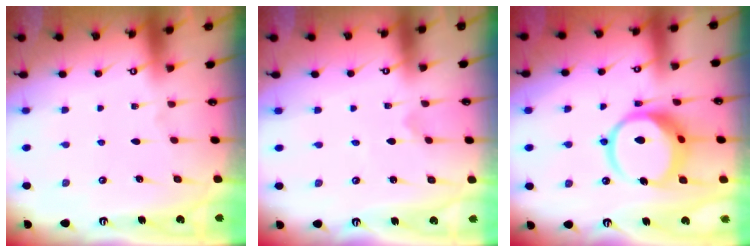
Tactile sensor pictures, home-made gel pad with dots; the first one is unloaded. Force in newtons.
{"total": 0.0}
{"total": 14.6, "press": 14.5, "slide": 1.8}